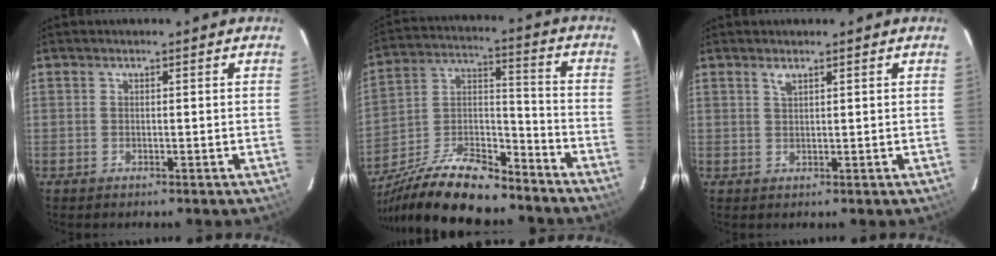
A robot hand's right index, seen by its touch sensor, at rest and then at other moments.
{"total": 19.9, "force": [-15.3, 6.8, 10.8], "torque": [-0.220, 0.003, -0.262]}
{"total": 1.2, "force": [0.9, 0.3, 0.8], "torque": [-0.015, 0.002, 0.016]}